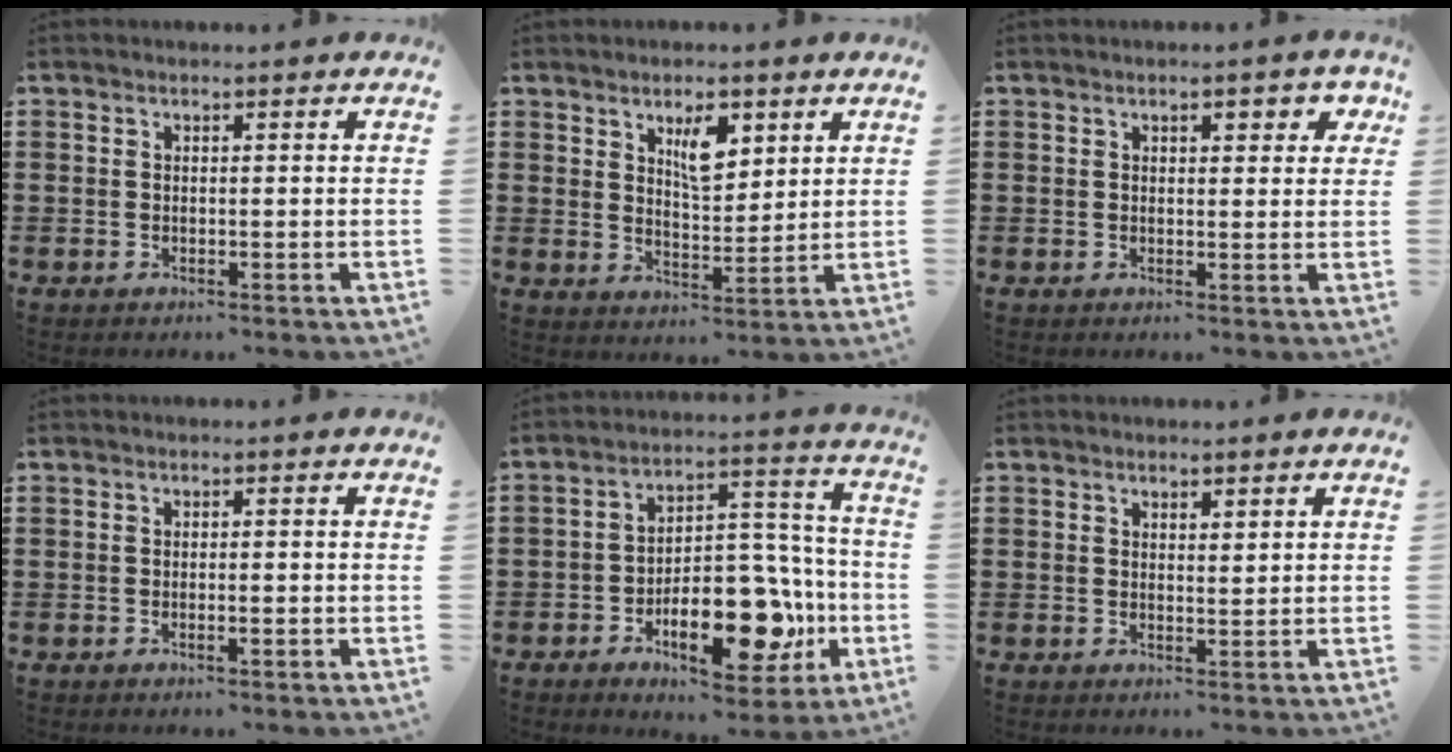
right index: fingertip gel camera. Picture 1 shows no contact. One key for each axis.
{"total": 5.7, "fx": 3.0, "fy": 2.5, "fz": 4.2, "tx": -0.059, "ty": -0.005, "tz": 0.044}
{"total": 2.7, "fx": 1.1, "fy": 1.2, "fz": 2.2, "tx": -0.022, "ty": -0.001, "tz": 0.010}
{"total": 1.2, "fx": -0.5, "fy": 0.3, "fz": 1.0, "tx": -0.019, "ty": -0.004, "tz": -0.008}
{"total": 15.7, "fx": -6.2, "fy": 7.6, "fz": 12.3, "tx": -0.184, "ty": 0.011, "tz": -0.102}
{"total": 1.2, "fx": 1.1, "fy": 0.4, "fz": 0.1, "tx": -0.003, "ty": 0.004, "tz": 0.022}